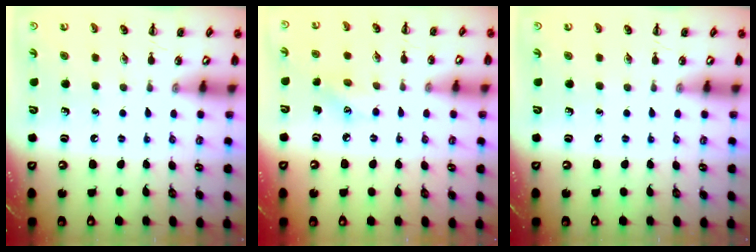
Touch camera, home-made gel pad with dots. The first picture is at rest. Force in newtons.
{"total": 5.1, "press": 4.9, "slide": 1.4}
{"total": 0.0}